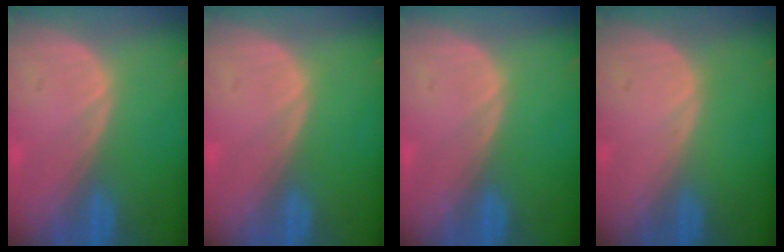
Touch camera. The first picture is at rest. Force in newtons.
{"total": 0.0}
{"total": 0.0}
{"total": 0.0}